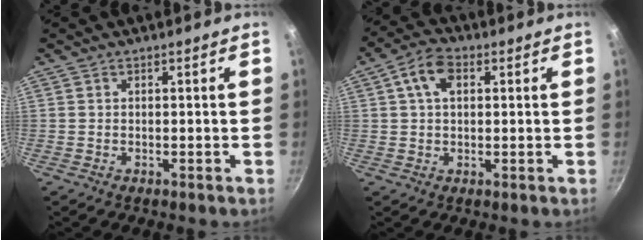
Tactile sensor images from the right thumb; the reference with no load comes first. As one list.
[{"total": 6.5, "force": [1.9, 4.1, 4.6], "torque": [-0.071, 0.011, 0.027]}]